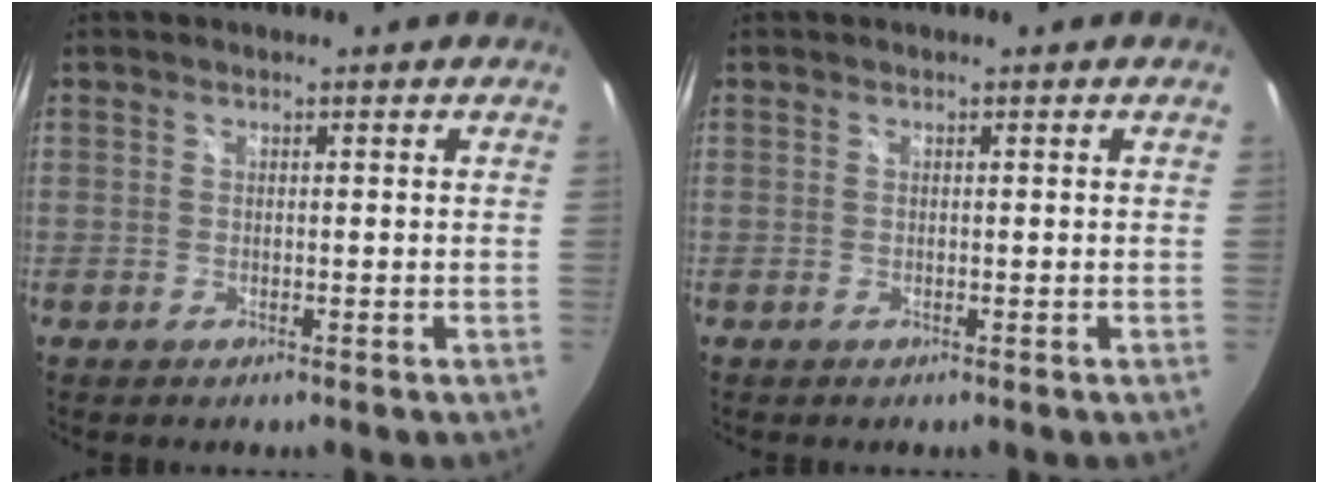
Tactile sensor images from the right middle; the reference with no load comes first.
{"total": 0.0}